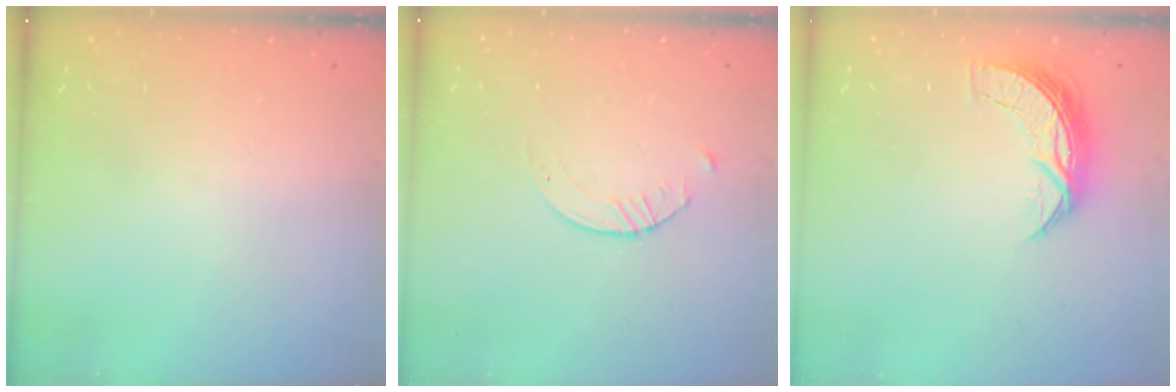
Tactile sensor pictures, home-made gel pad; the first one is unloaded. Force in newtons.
{"total": 2.8, "press": 2.7, "slide": 0.3}
{"total": 7.1, "press": 7.1, "slide": 0.4}